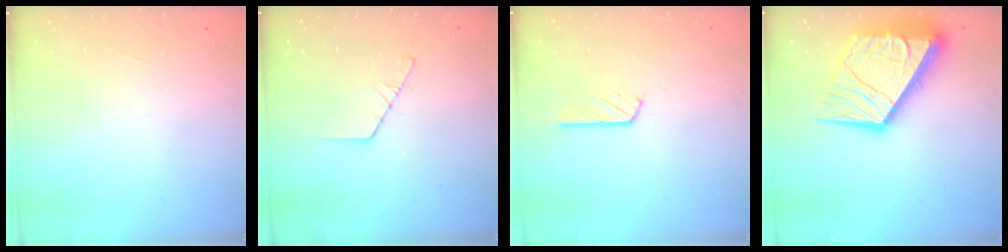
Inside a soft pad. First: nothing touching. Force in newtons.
{"total": 2.1, "press": 2.1, "slide": 0.1}
{"total": 3.1, "press": 3.1, "slide": 0.3}
{"total": 21.6, "press": 21.5, "slide": 2.4}